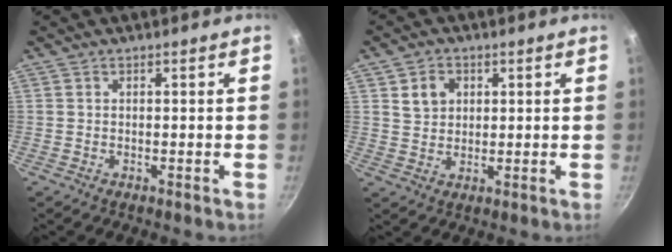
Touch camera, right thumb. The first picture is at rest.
{"total": 5.1, "force": [1.9, 4.1, 2.5], "torque": [-0.023, -0.009, 0.035]}